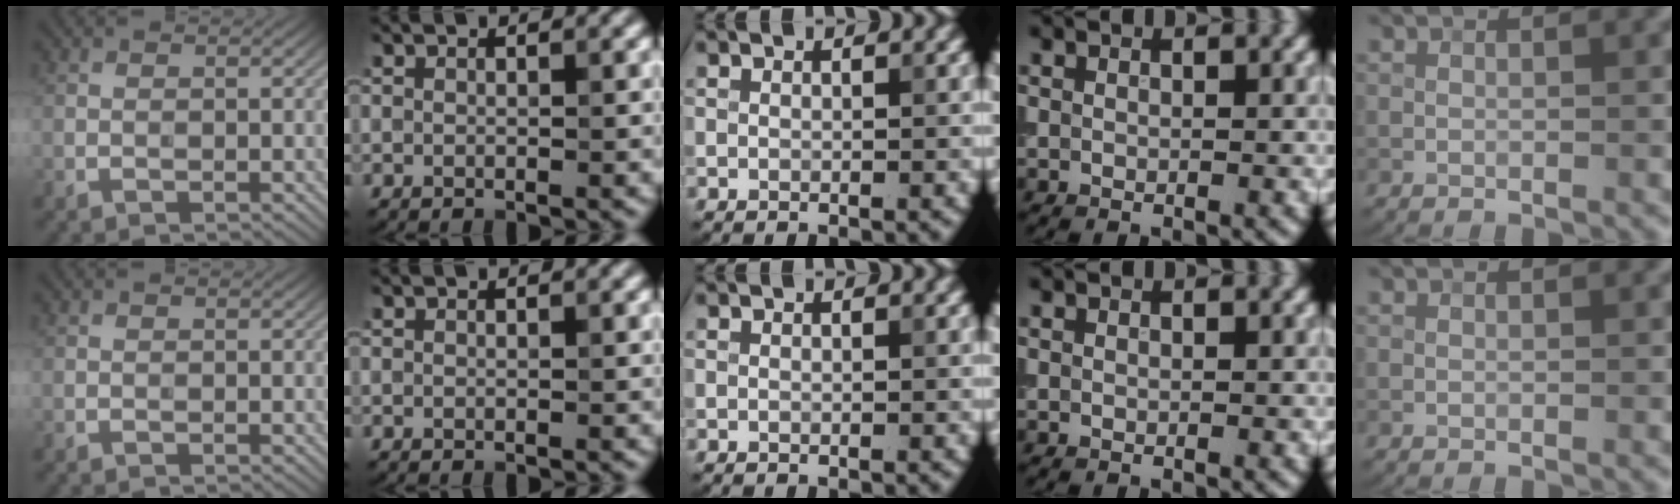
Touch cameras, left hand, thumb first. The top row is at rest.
{}